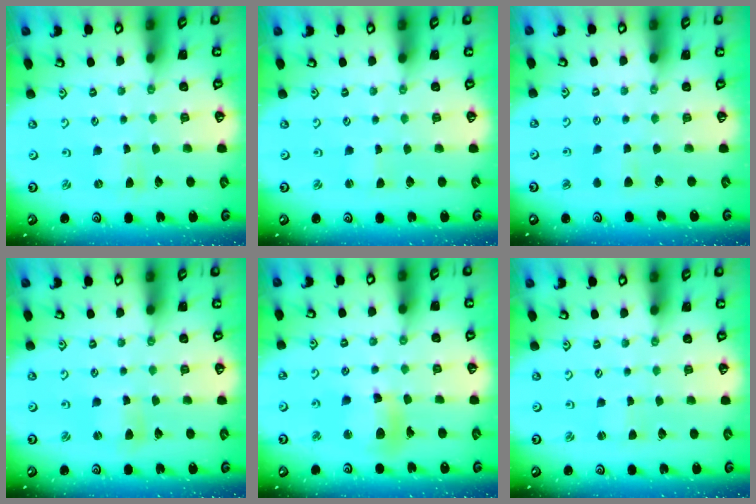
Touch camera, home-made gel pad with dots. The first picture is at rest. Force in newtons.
{"total": 0.0}
{"total": 4.6, "press": 4.6, "slide": 0.3}
{"total": 2.5, "press": 2.5, "slide": 0.3}
{"total": 12.2, "press": 12.1, "slide": 1.4}
{"total": 0.5, "press": 0.5, "slide": 0.1}